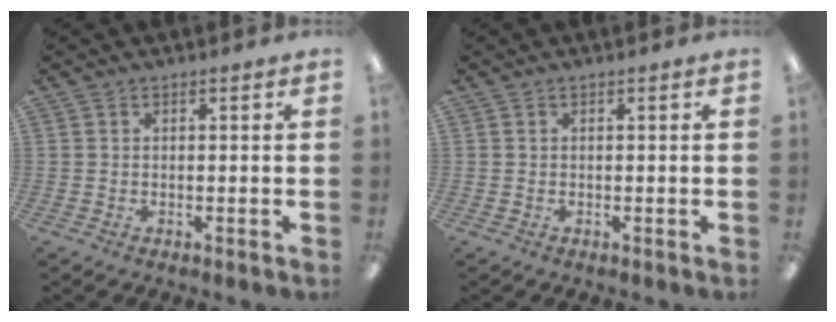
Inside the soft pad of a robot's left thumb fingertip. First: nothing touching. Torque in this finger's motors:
{"motor_torque": [0.00, 0.00, 0.00, 0.00, 0.00]}